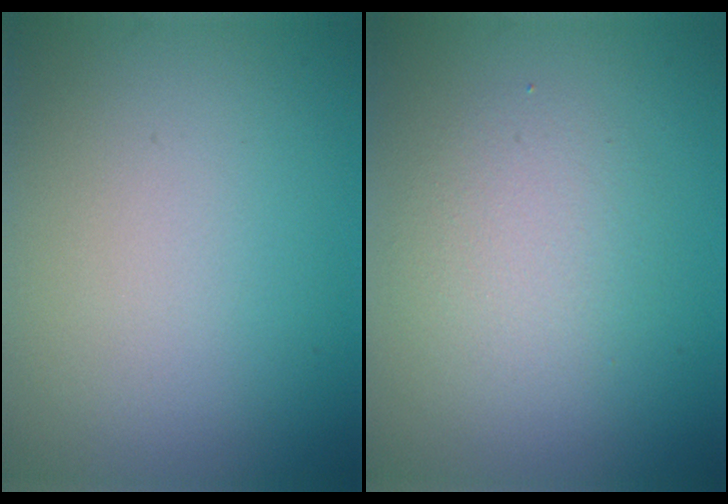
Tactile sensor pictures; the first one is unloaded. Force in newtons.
{"total": 2.6, "press": 2.6, "slide": 0.2}